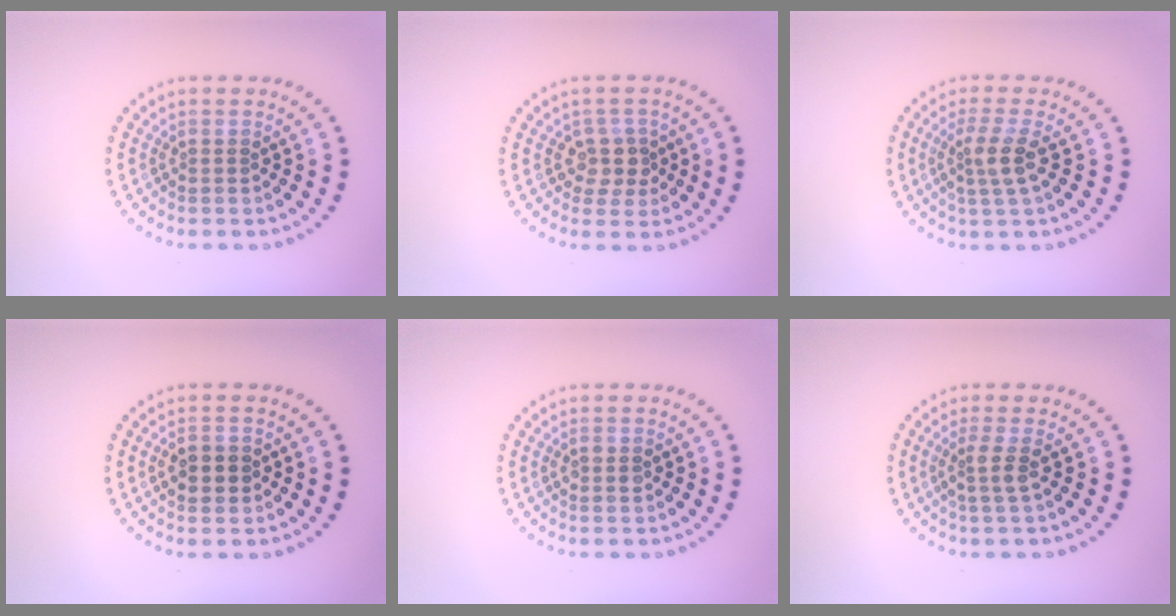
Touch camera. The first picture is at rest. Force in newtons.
{"total": 2.4, "press": 2.1, "slide": 1.2}
{"total": 2.7, "press": 2.3, "slide": 1.5}
{"total": 2.4, "press": 2.4, "slide": 0.3}
{"total": 1.1, "press": 1.1, "slide": 0.1}
{"total": 1.9, "press": 1.4, "slide": 1.2}